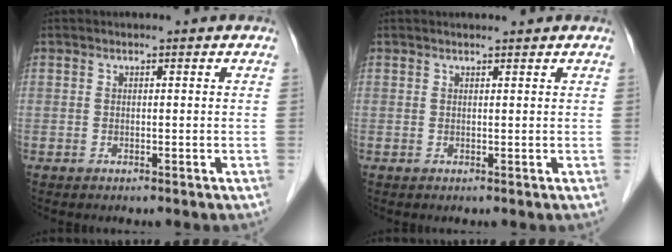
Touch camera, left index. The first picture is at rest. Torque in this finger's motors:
{"motor_torque": [0.23, -0.19, 0.05, 0.00]}